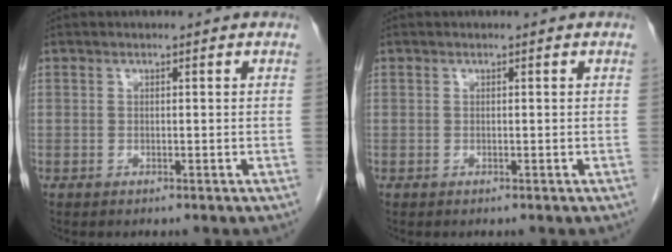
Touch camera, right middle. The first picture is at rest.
{"total": 0.0}